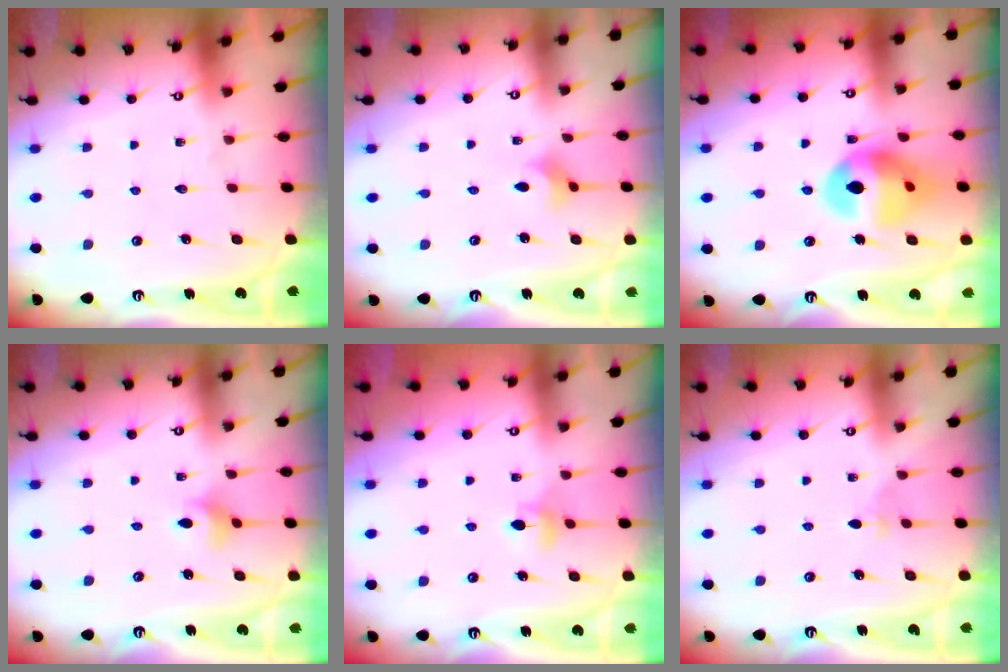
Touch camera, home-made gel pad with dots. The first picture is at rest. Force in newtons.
{"total": 2.2, "press": 2.2, "slide": 0.2}
{"total": 14.6, "press": 14.6, "slide": 1.5}
{"total": 4.7, "press": 4.6, "slide": 0.6}
{"total": 4.0, "press": 3.9, "slide": 0.8}
{"total": 2.7, "press": 2.6, "slide": 0.7}